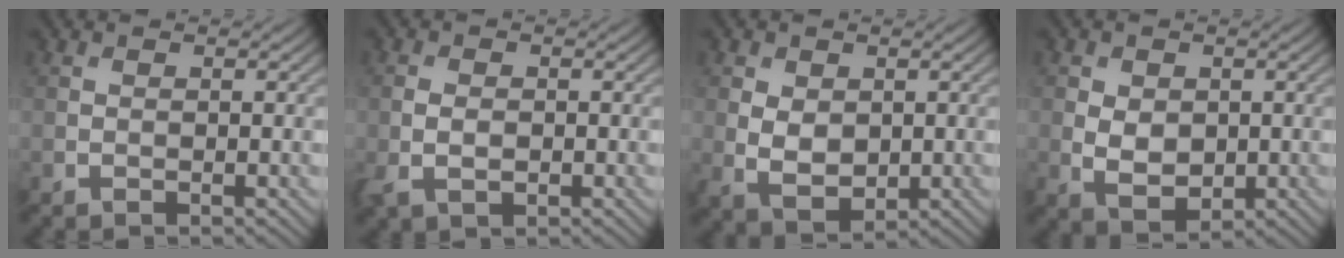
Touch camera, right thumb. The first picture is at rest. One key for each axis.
{"total": 3.3, "fx": -0.9, "fy": 2.2, "fz": 2.4, "tx": -0.060, "ty": -0.005, "tz": -0.017}
{"total": 4.3, "fx": 0.7, "fy": 3.1, "fz": 3.0, "tx": -0.072, "ty": -0.004, "tz": 0.017}
{"total": 4.1, "fx": 0.2, "fy": 3.0, "fz": 2.7, "tx": -0.064, "ty": -0.004, "tz": 0.006}